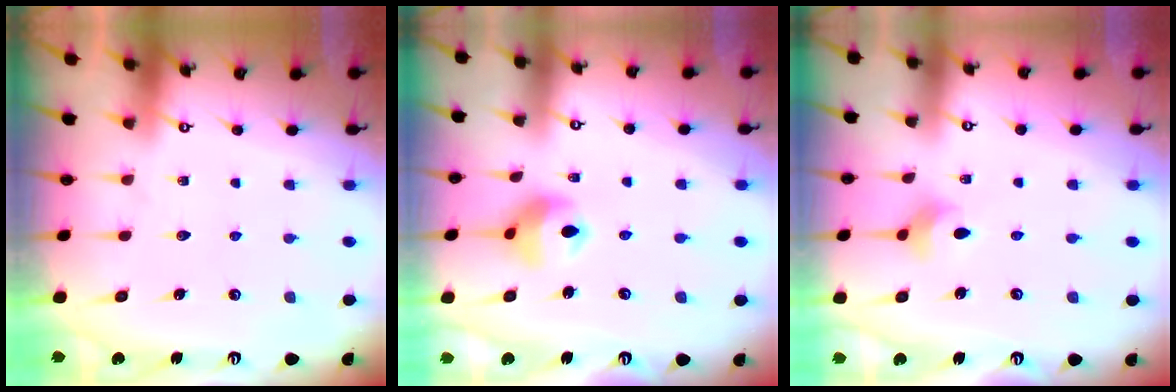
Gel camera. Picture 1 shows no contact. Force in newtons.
{"total": 9.0, "press": 9.0, "slide": 1.0}
{"total": 2.9, "press": 2.9, "slide": 0.7}